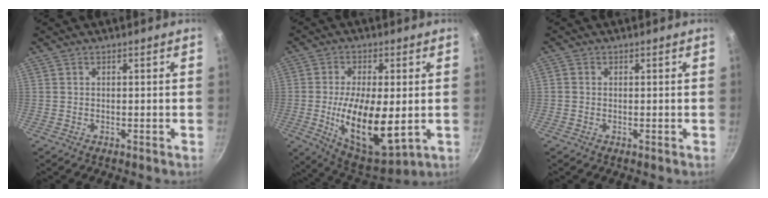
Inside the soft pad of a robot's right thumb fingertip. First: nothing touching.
{"total": 16.5, "force": [-1.8, 6.9, 14.8], "torque": [-0.248, -0.008, -0.020]}
{"total": 0.7, "force": [-0.1, 0.7, 0.3], "torque": [-0.005, 0.002, -0.004]}